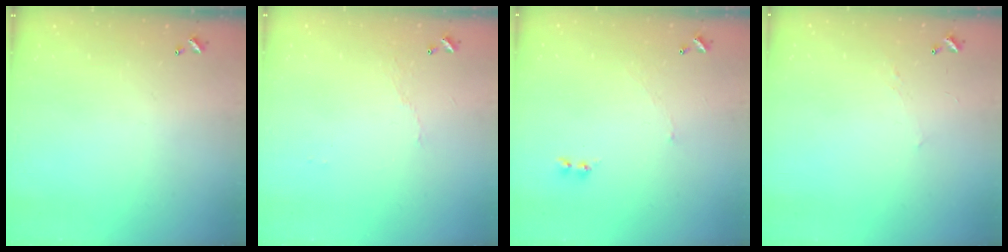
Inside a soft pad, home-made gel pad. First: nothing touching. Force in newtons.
{"total": 2.9, "press": 2.8, "slide": 0.6}
{"total": 2.6, "press": 2.6, "slide": 0.6}
{"total": 2.9, "press": 2.8, "slide": 0.4}